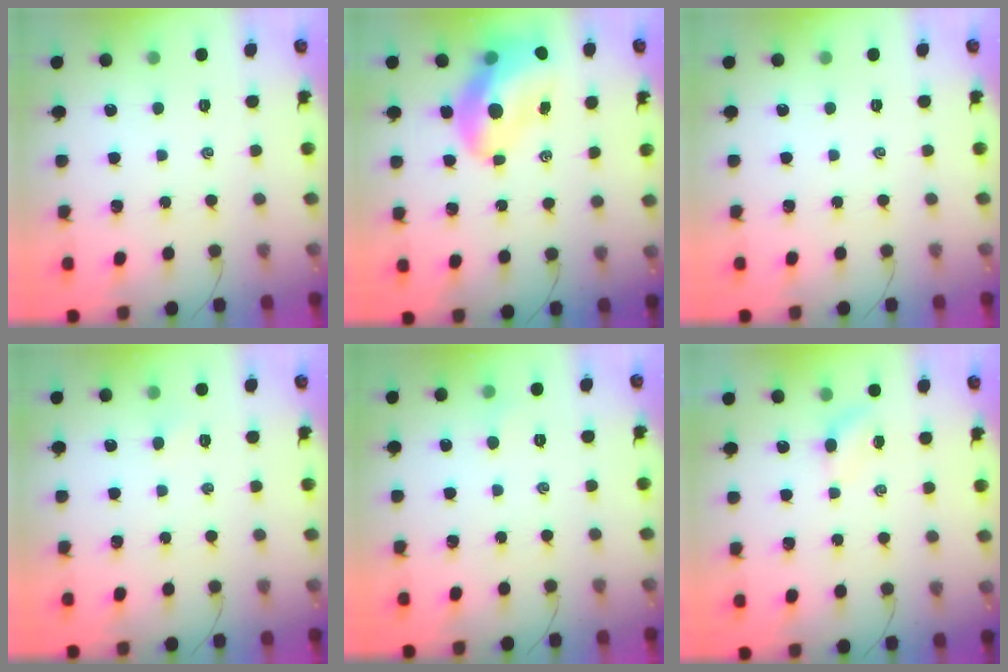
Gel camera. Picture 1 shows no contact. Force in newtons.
{"total": 13.7, "press": 13.2, "slide": 3.9}
{"total": 0.0}
{"total": 1.5, "press": 1.4, "slide": 0.6}
{"total": 2.6, "press": 2.5, "slide": 0.8}
{"total": 3.0, "press": 2.9, "slide": 0.9}